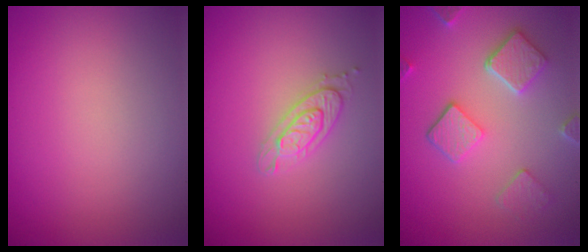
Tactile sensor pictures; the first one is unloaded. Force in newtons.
{"total": 2.1, "press": 2.1, "slide": 0.4}
{"total": 4.9, "press": 3.8, "slide": 3.2}